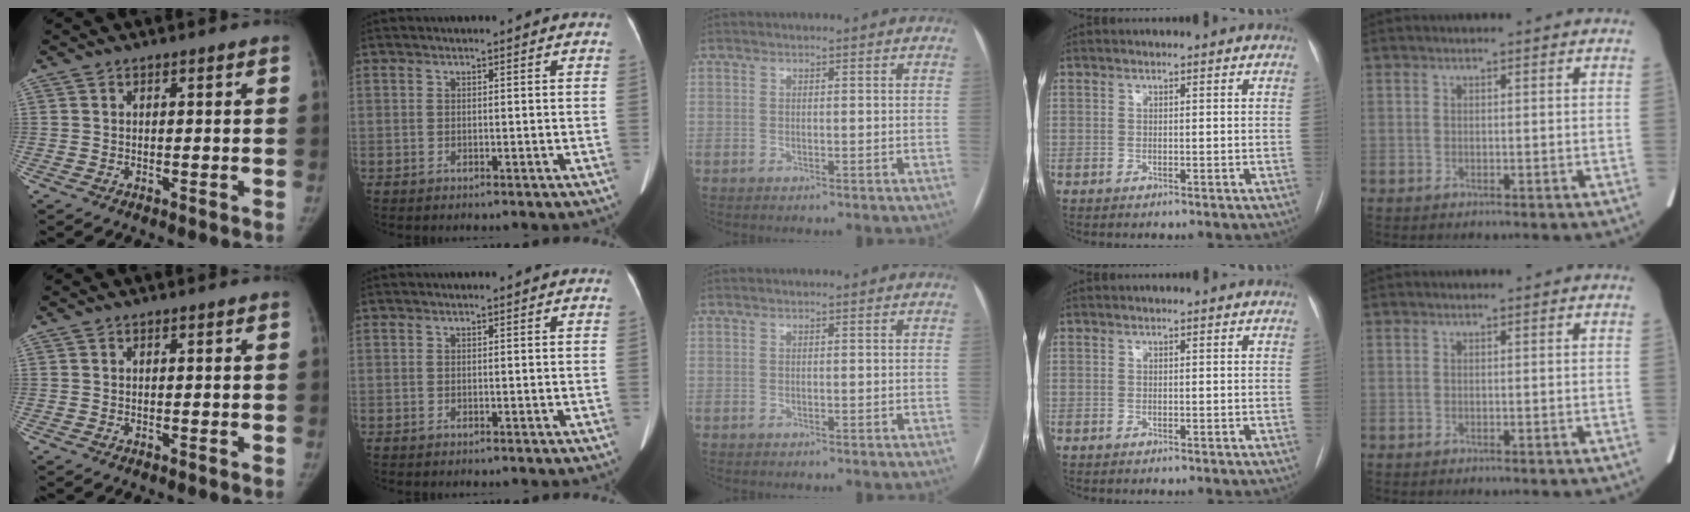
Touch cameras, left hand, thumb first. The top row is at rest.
{}